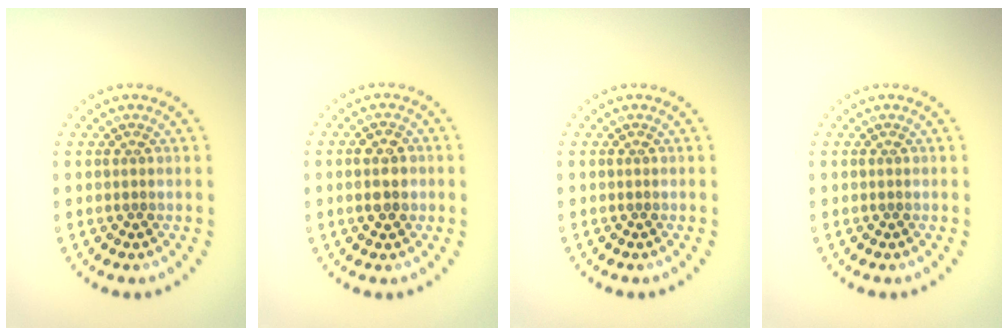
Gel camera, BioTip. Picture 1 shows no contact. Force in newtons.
{"total": 2.4, "press": 2.4, "slide": 0.3}
{"total": 0.0}
{"total": 0.0}